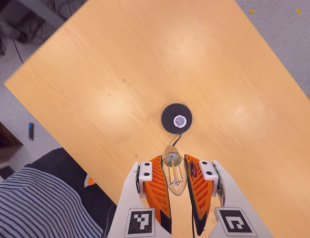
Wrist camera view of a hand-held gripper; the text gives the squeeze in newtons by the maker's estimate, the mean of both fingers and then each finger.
{"total": 22.9, "left": 26.5, "right": 19.3}